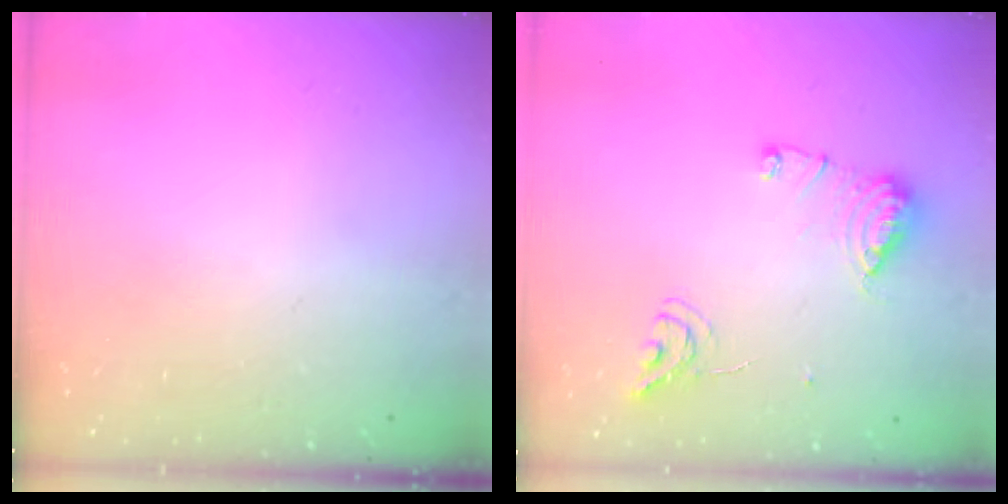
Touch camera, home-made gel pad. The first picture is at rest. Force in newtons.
{"total": 10.7, "press": 10.7, "slide": 1.0}